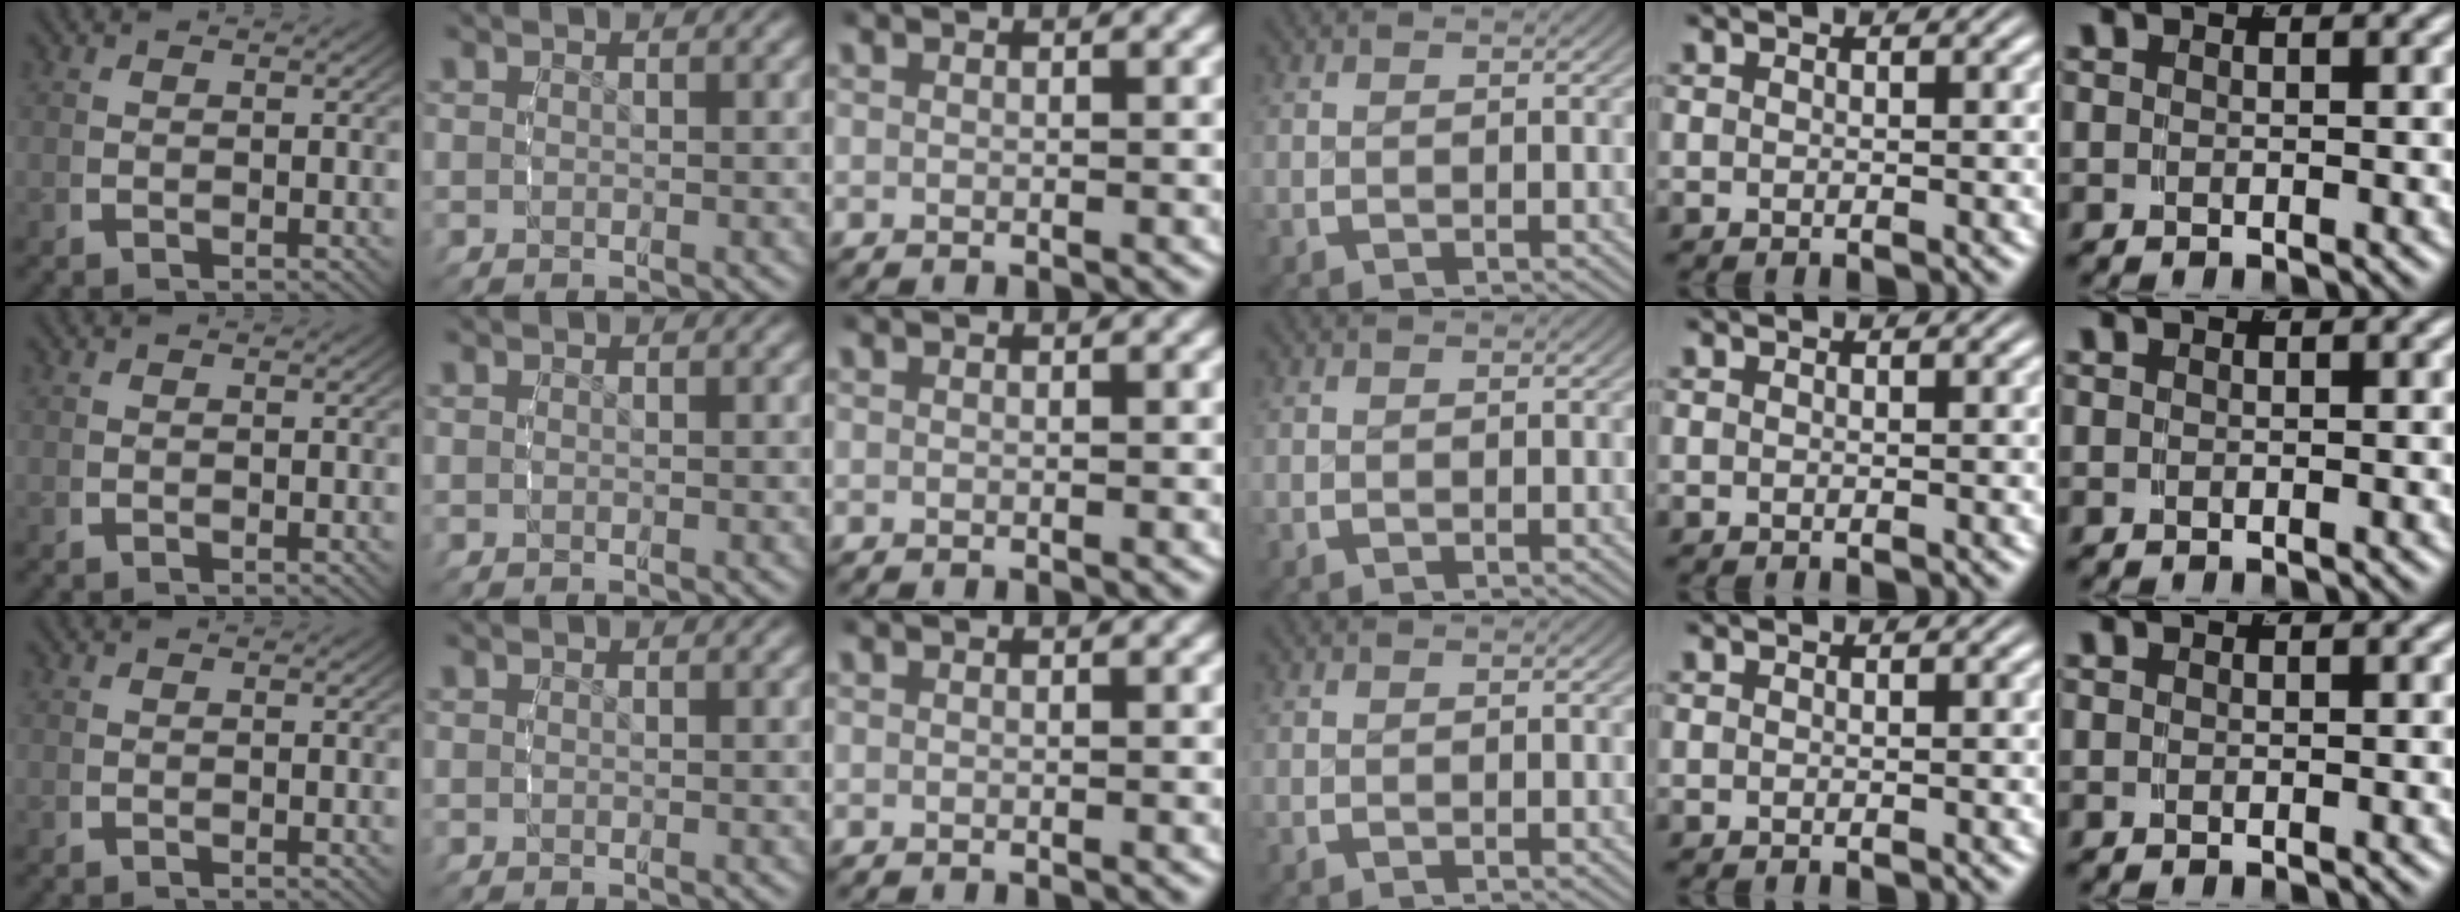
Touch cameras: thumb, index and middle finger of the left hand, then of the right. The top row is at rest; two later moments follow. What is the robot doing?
{"motion": "reach", "object": "shorts"}